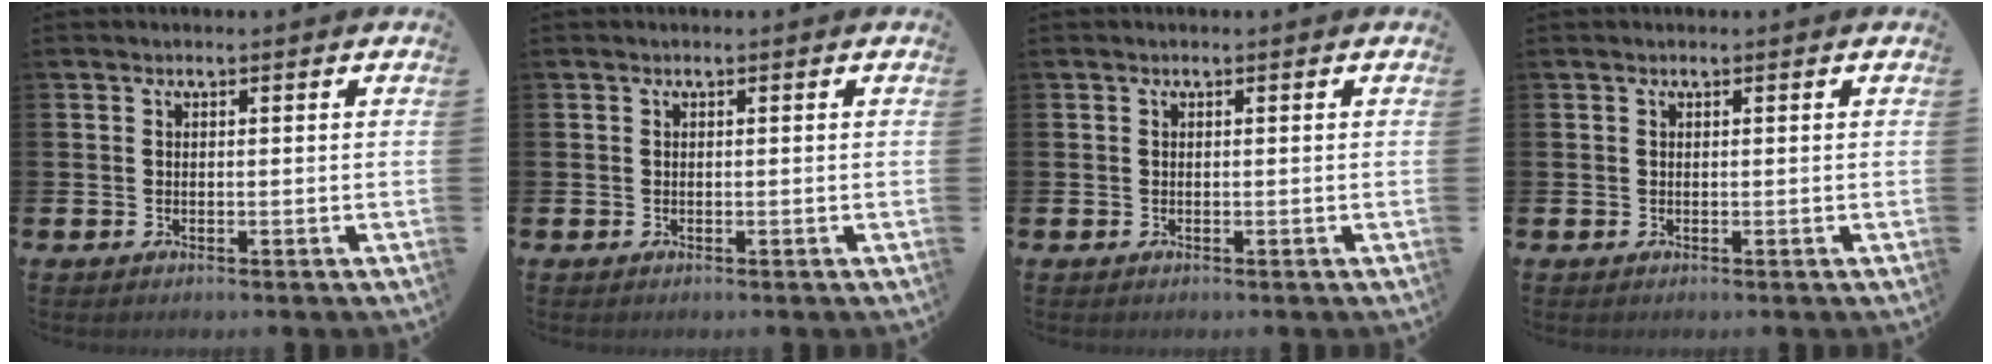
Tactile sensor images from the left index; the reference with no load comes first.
{"total": 0.0}
{"total": 0.0}
{"total": 0.0}